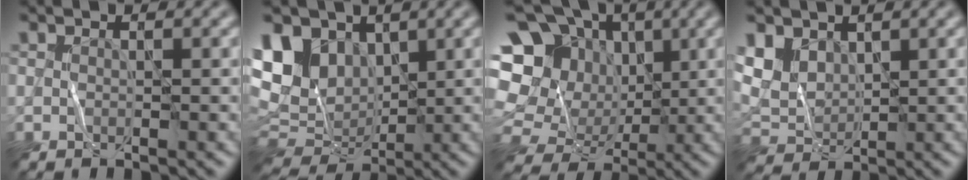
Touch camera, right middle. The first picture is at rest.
{"total": 10.9, "force": [2.5, 8.0, 7.0], "torque": [-0.153, 0.010, 0.044]}
{"total": 17.0, "force": [2.4, 15.1, 7.4], "torque": [-0.197, 0.038, 0.029]}
{"total": 3.8, "force": [1.8, 2.8, 1.8], "torque": [-0.047, -0.002, 0.038]}